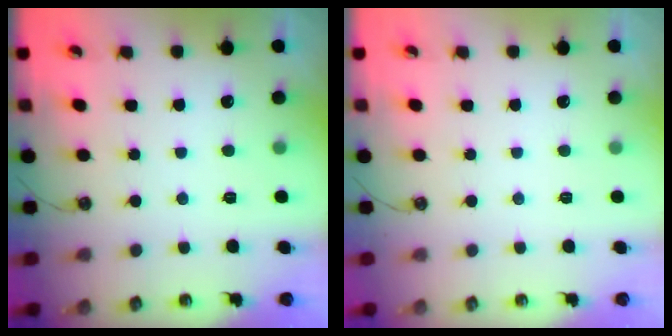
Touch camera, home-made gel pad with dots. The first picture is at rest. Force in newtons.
{"total": 0.0}